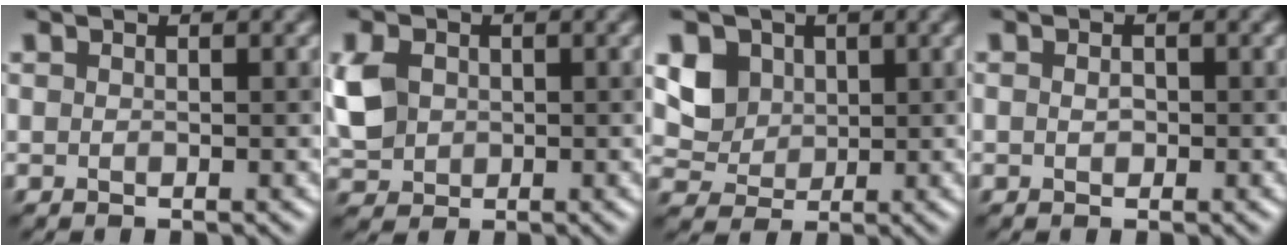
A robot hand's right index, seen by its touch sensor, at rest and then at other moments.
{"total": 4.5, "force": [0.2, 3.6, 2.6], "torque": [-0.077, 0.004, 0.004]}
{"total": 3.6, "force": [1.2, 3.2, 1.3], "torque": [-0.034, -0.010, 0.032]}
{"total": 0.7, "force": [-0.1, 0.5, 0.5], "torque": [-0.009, 0.000, -0.002]}